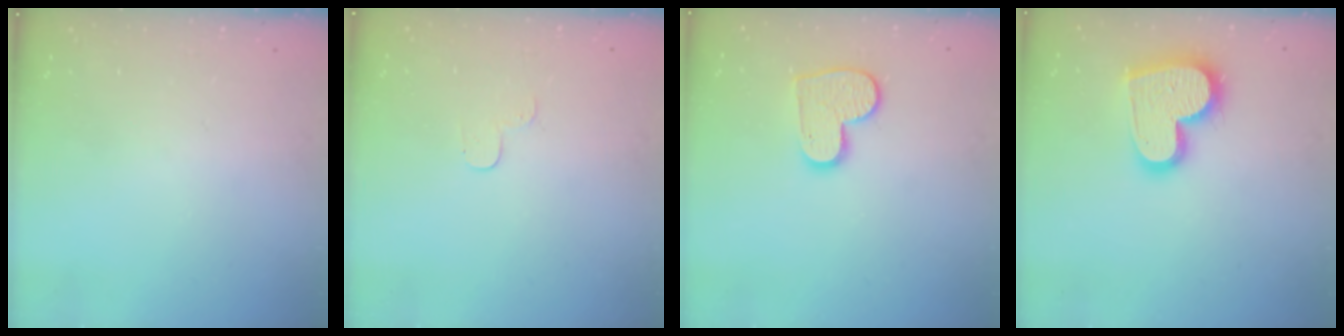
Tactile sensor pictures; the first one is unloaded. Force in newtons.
{"total": 3.4, "press": 3.4, "slide": 0.4}
{"total": 10.1, "press": 10.0, "slide": 0.6}
{"total": 17.9, "press": 17.9, "slide": 1.4}